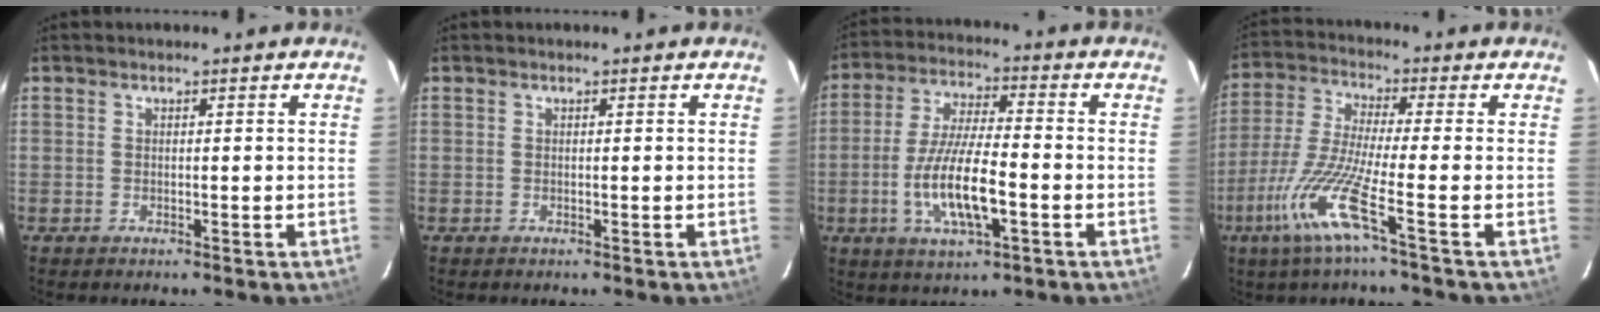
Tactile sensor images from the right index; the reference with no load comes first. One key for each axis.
{"total": 0.0}
{"total": 12.5, "fx": -3.8, "fy": 3.1, "fz": 11.5, "tx": -0.232, "ty": -0.007, "tz": -0.070}
{"total": 11.1, "fx": -5.3, "fy": -0.6, "fz": 9.8, "tx": -0.220, "ty": -0.009, "tz": -0.110}